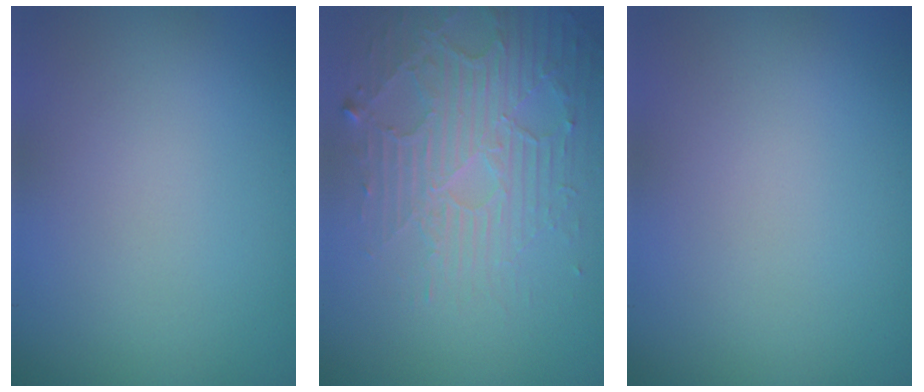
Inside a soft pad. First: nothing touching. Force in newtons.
{"total": 5.4, "press": 3.6, "slide": 4.0}
{"total": 0.0}